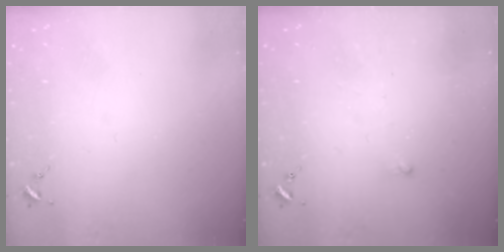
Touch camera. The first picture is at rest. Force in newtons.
{"total": 2.6, "press": 2.6, "slide": 0.6}